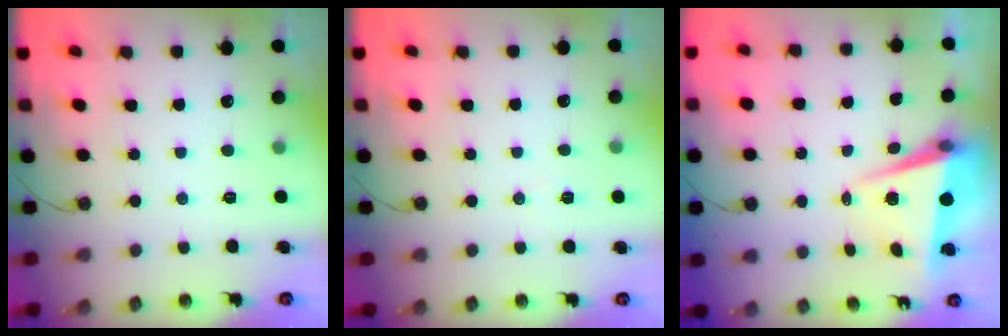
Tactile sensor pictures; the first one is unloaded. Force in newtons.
{"total": 5.1, "press": 2.5, "slide": 4.4}
{"total": 6.7, "press": 6.4, "slide": 1.7}